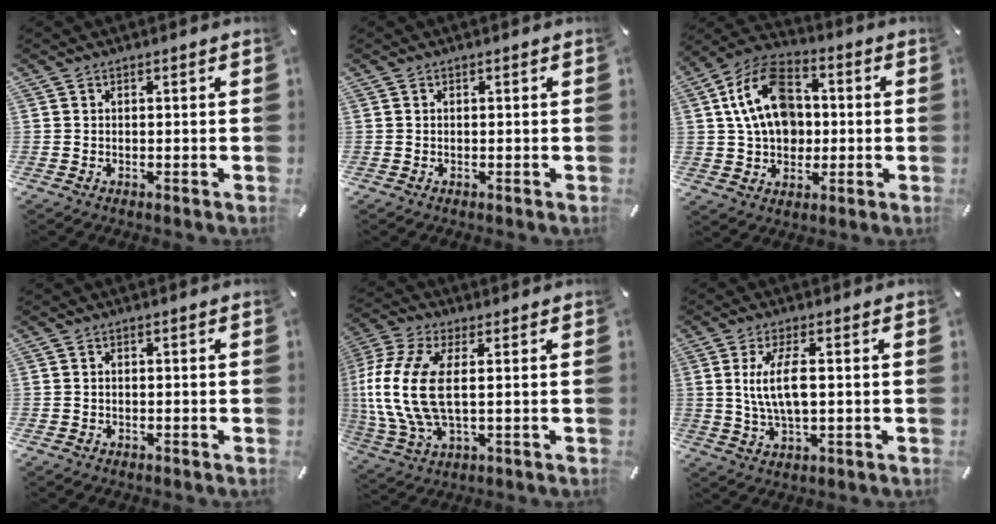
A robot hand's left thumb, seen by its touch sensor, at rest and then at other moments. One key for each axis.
{"total": 0.0}
{"total": 15.5, "fx": 1.3, "fy": 11.8, "fz": 9.9, "tx": -0.205, "ty": 0.013, "tz": 0.022}
{"total": 0.7, "fx": -0.3, "fy": 0.6, "fz": 0.3, "tx": -0.006, "ty": 0.002, "tz": -0.009}
{"total": 15.2, "fx": 1.5, "fy": 6.9, "fz": 13.4, "tx": -0.308, "ty": -0.016, "tz": 0.024}
{"total": 8.9, "fx": 1.0, "fy": 3.2, "fz": 8.2, "tx": -0.183, "ty": -0.004, "tz": 0.011}